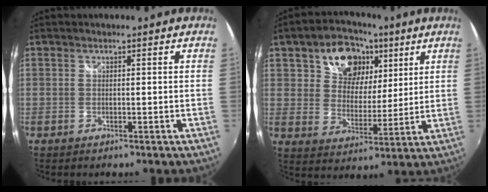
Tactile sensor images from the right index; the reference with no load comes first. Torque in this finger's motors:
{"motor_torque": [0.43, 0.38, 0.18, 0.07]}